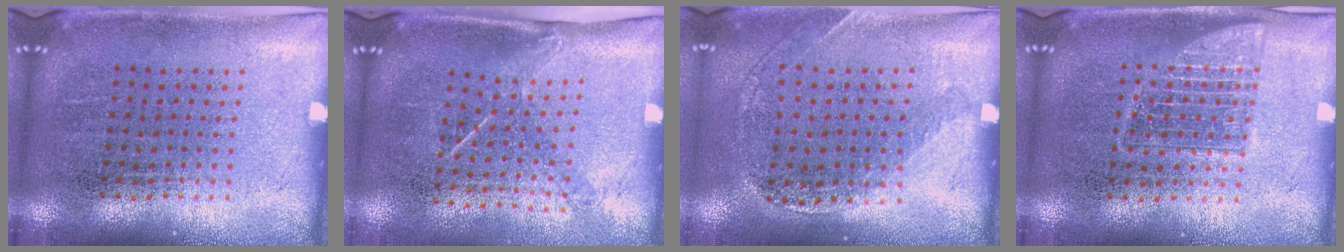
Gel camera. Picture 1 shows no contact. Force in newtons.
{"total": 1.4, "press": 1.0, "slide": 1.1}
{"total": 1.2, "press": 1.1, "slide": 0.3}
{"total": 1.0, "press": 1.0, "slide": 0.2}